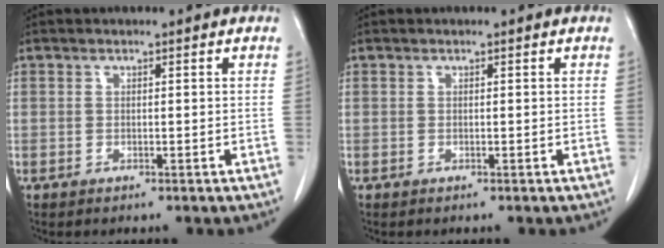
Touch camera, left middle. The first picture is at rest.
{"total": 0.0}